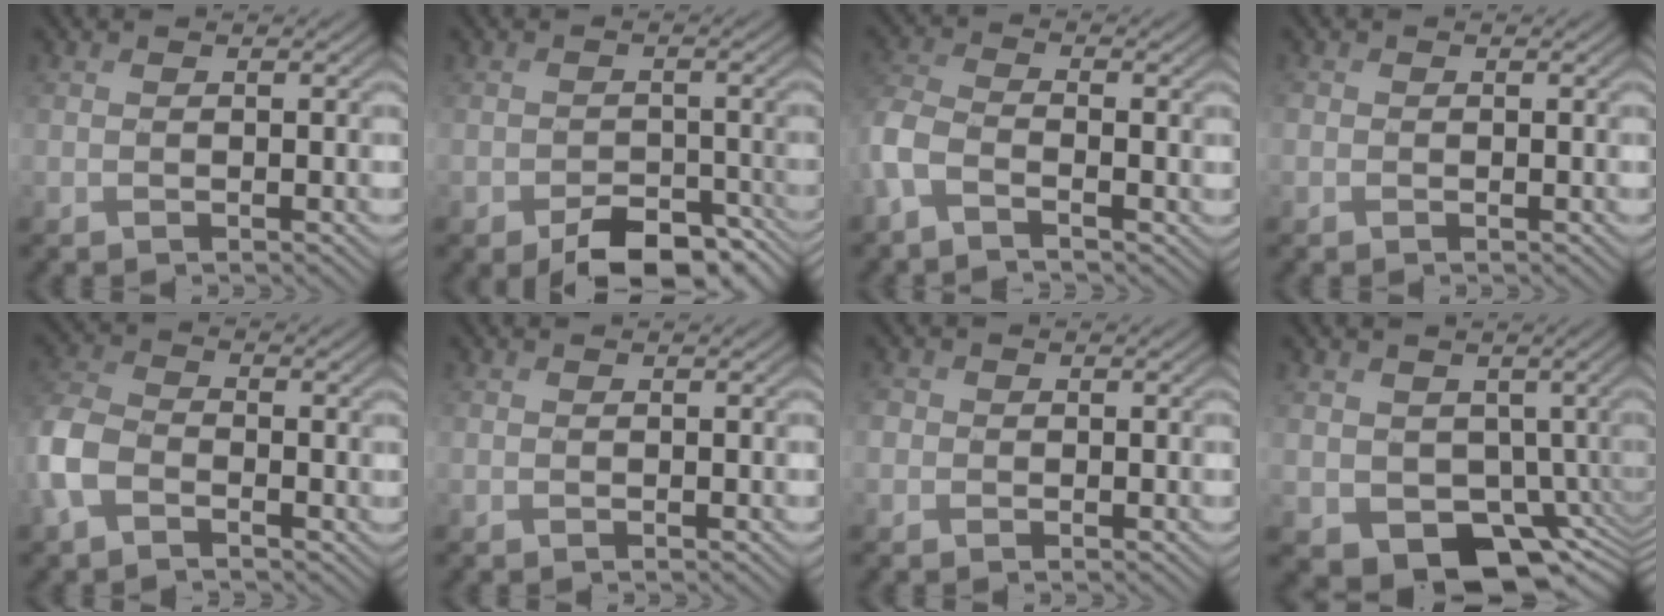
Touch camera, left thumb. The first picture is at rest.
{"total": 7.1, "force": [-4.7, 3.6, 3.9], "torque": [-0.052, -0.016, -0.067]}
{"total": 5.0, "force": [-2.9, 2.8, 3.1], "torque": [-0.086, -0.007, -0.075]}
{"total": 0.8, "force": [-0.3, 0.7, 0.1], "torque": [-0.002, -0.004, -0.010]}
{"total": 7.3, "force": [-3.0, 5.0, 4.4], "torque": [-0.129, -0.006, -0.077]}
{"total": 0.0}
{"total": 1.7, "force": [-0.2, 1.6, 0.4], "torque": [-0.009, -0.001, -0.010]}
{"total": 9.1, "force": [-2.5, 7.1, 5.1], "torque": [-0.090, -0.035, -0.038]}